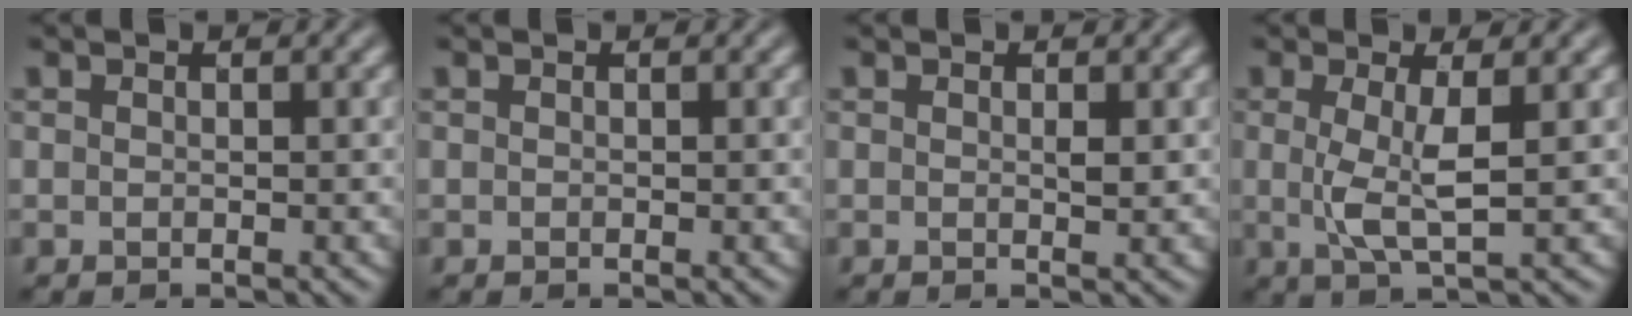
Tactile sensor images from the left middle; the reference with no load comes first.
{"total": 0.0}
{"total": 0.9, "force": [0.1, 0.1, 0.9], "torque": [-0.014, -0.002, 0.001]}
{"total": 3.5, "force": [0.2, 0.7, 3.4], "torque": [-0.072, -0.005, 0.006]}